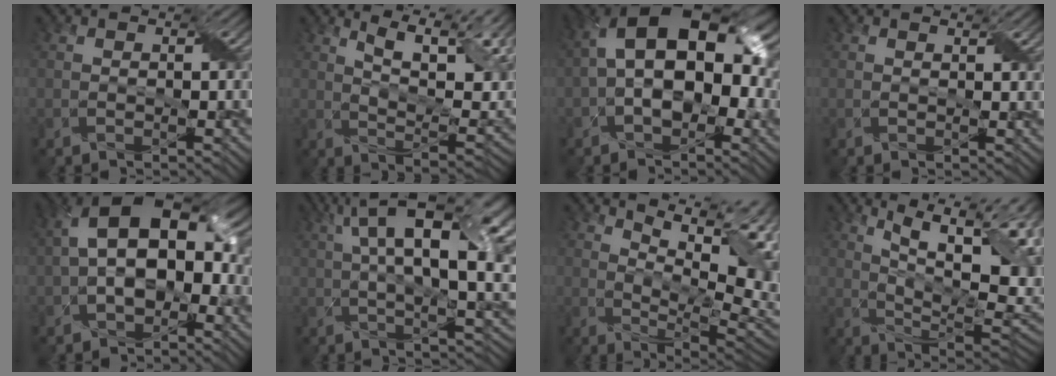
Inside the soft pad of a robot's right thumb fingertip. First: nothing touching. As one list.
[{"total": 15.1, "force": [8.2, 5.1, 11.5], "torque": [-0.194, 0.020, 0.123]}, {"total": 16.3, "force": [1.5, 10.1, 12.7], "torque": [-0.196, 0.018, 0.014]}, {"total": 0.9, "force": [0.8, 0.2, 0.5], "torque": [-0.010, -0.001, 0.015]}, {"total": 14.8, "force": [0.9, 9.2, 11.6], "torque": [-0.196, 0.013, 0.013]}, {"total": 18.0, "force": [6.0, 6.4, 15.8], "torque": [-0.246, 0.035, 0.086]}, {"total": 12.5, "force": [6.0, 3.9, 10.3], "torque": [-0.172, 0.006, 0.090]}, {"total": 16.8, "force": [5.7, 6.9, 14.3], "torque": [-0.218, 0.037, 0.102]}]